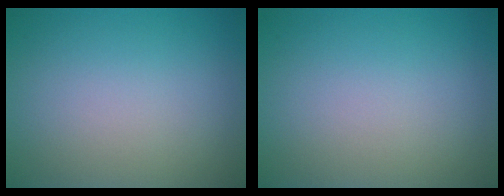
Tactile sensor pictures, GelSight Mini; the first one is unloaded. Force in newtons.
{"total": 0.0}